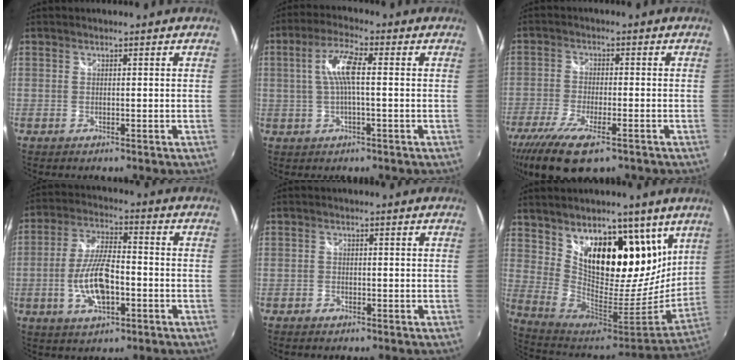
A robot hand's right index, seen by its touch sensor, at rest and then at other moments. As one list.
[{"total": 6.7, "force": [0.4, 1.2, 6.6], "torque": [-0.130, 0.009, 0.009]}, {"total": 12.5, "force": [-8.2, 3.8, 8.5], "torque": [-0.193, -0.045, -0.147]}, {"total": 11.2, "force": [-3.2, 4.3, 9.8], "torque": [-0.200, 0.000, -0.055]}, {"total": 0.7, "force": [-0.7, 0.2, 0.1], "torque": [-0.001, 0.001, -0.015]}, {"total": 24.2, "force": [13.7, 13.3, 14.7], "torque": [-0.247, -0.007, 0.248]}]